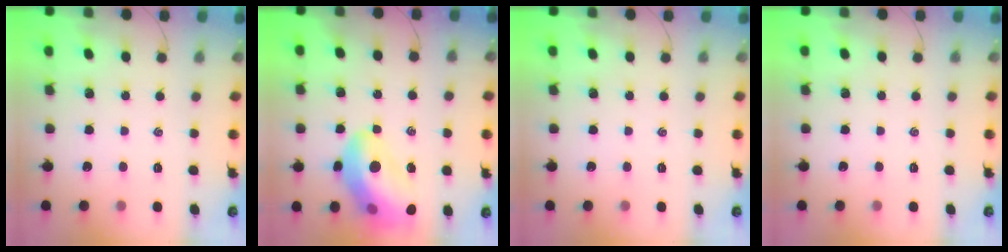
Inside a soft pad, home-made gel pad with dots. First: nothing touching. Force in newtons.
{"total": 17.7, "press": 17.4, "slide": 3.3}
{"total": 0.0}
{"total": 0.0}